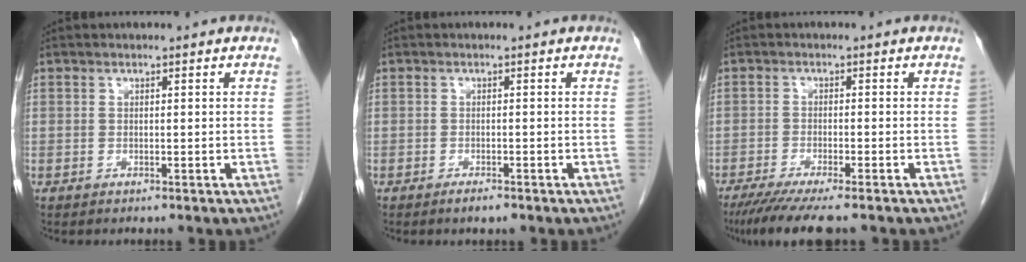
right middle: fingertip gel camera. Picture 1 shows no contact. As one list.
[{"total": 1.5, "force": [-1.1, 0.2, 1.0], "torque": [-0.021, -0.004, -0.015]}, {"total": 8.4, "force": [-6.7, 0.4, 5.2], "torque": [-0.079, -0.022, -0.106]}]